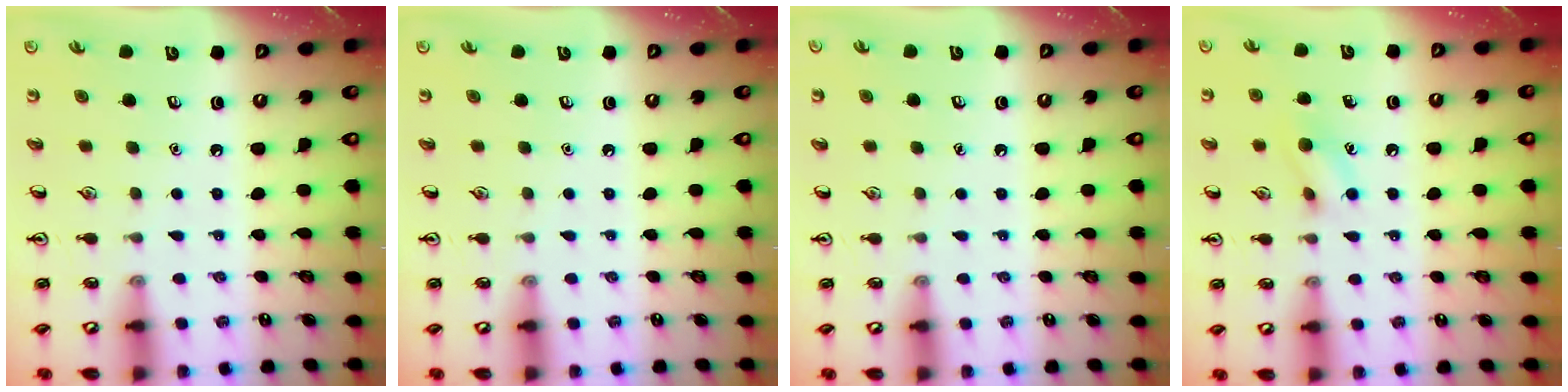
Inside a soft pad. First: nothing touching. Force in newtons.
{"total": 0.0}
{"total": 0.0}
{"total": 7.9, "press": 7.8, "slide": 0.8}